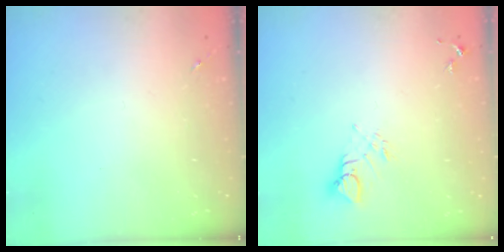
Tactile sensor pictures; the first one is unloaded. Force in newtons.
{"total": 4.8, "press": 4.8, "slide": 0.2}